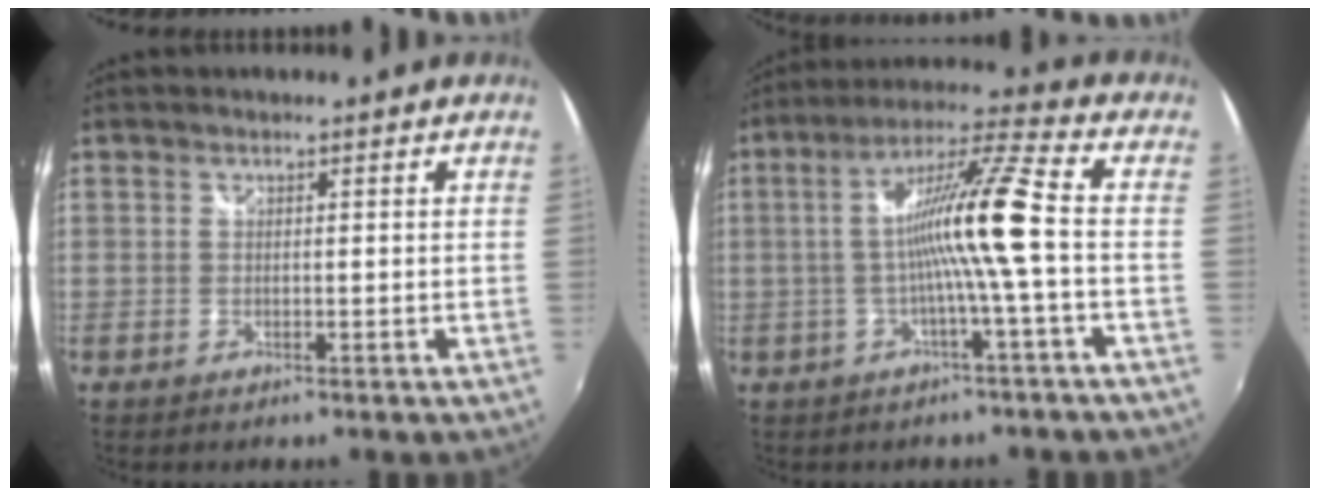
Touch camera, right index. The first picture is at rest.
{"total": 11.9, "force": [-1.7, -1.4, 11.7], "torque": [-0.215, 0.011, -0.032]}